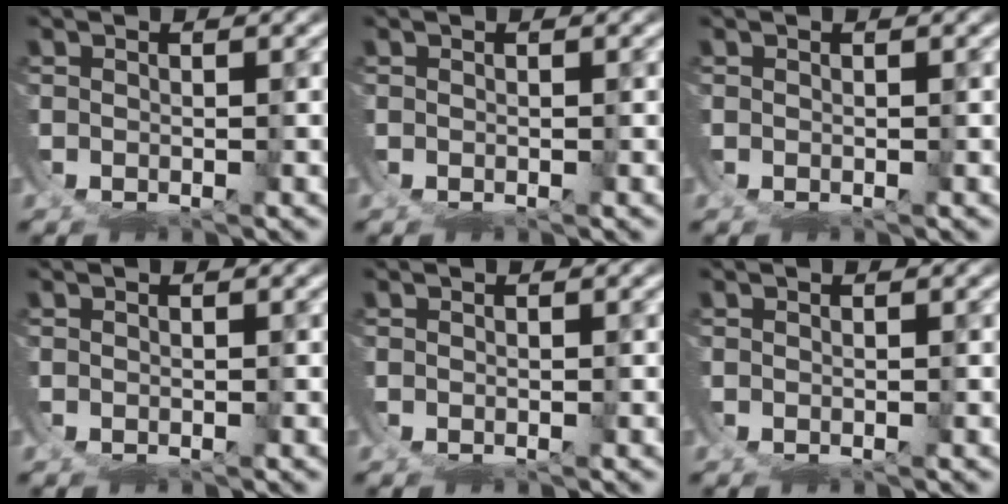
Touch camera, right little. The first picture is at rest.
{"total": 0.0}
{"total": 0.0}
{"total": 0.0}
{"total": 0.0}
{"total": 0.0}